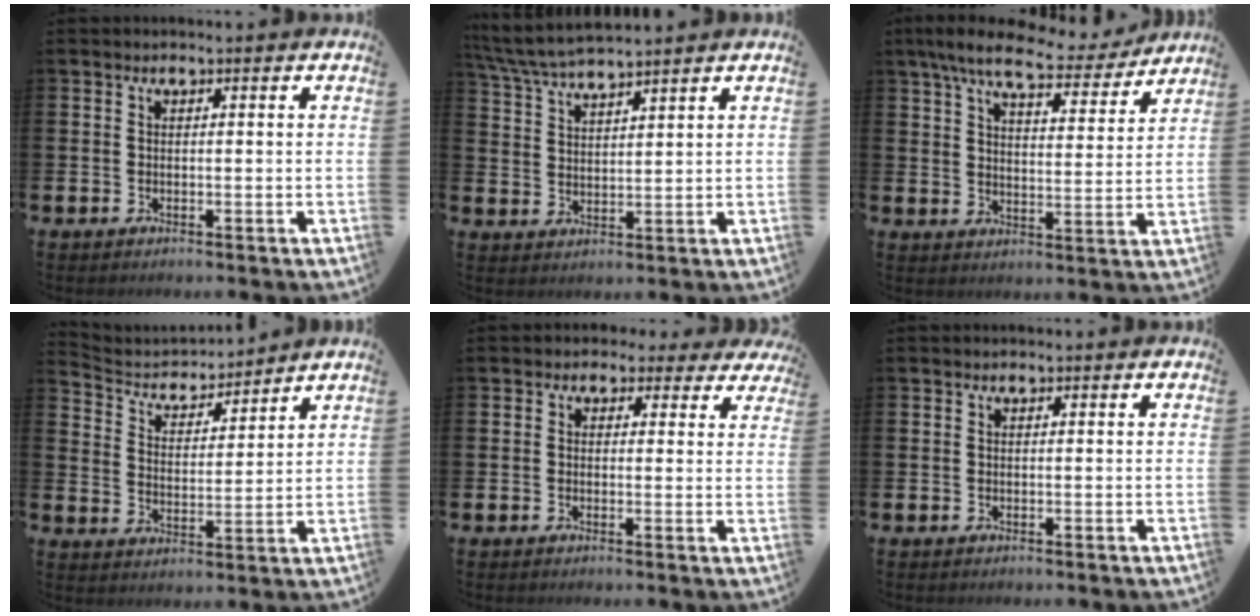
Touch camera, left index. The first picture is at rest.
{"total": 5.4, "force": [5.2, 0.2, 1.4], "torque": [-0.045, -0.022, 0.093]}
{"total": 8.8, "force": [7.8, 2.0, 3.6], "torque": [-0.086, -0.041, 0.136]}
{"total": 4.3, "force": [4.0, 1.4, 0.2], "torque": [-0.030, -0.033, 0.065]}
{"total": 2.1, "force": [1.4, 1.5, 0.0], "torque": [0.002, -0.006, 0.018]}
{"total": 0.0}